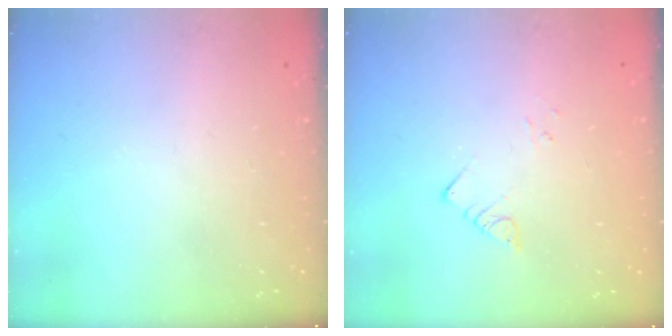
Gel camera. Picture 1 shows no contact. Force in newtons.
{"total": 2.9, "press": 2.9, "slide": 0.2}